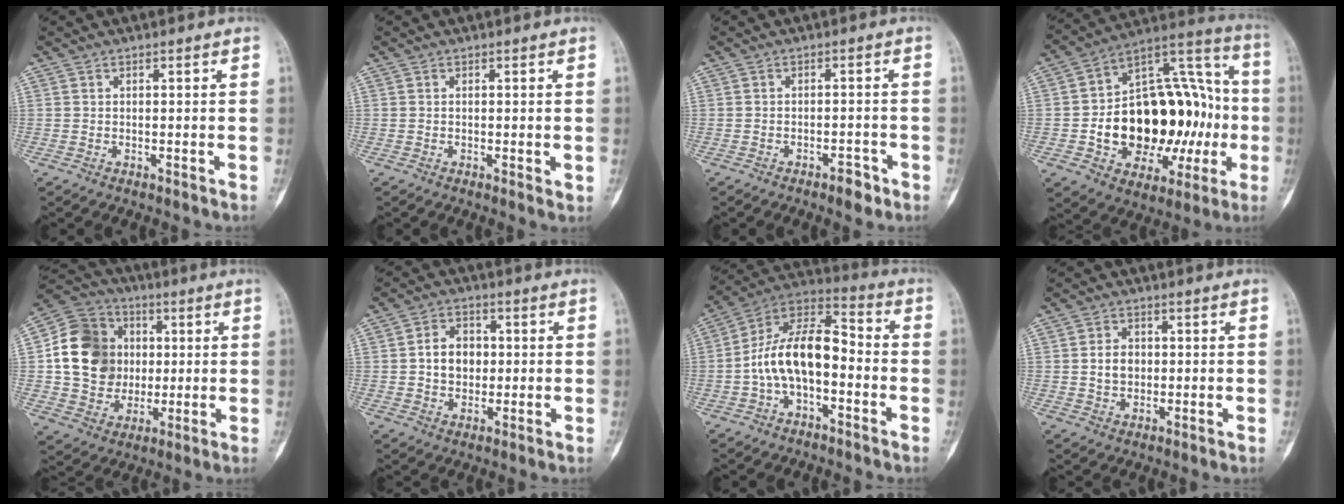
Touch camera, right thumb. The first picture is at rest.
{"total": 1.2, "force": [0.0, 0.3, 1.2], "torque": [-0.016, -0.005, 0.000]}
{"total": 2.8, "force": [-1.9, 1.2, 1.7], "torque": [-0.017, 0.013, -0.027]}
{"total": 29.5, "force": [-3.6, 18.7, 22.5], "torque": [-0.297, 0.047, -0.036]}
{"total": 17.2, "force": [1.5, 14.9, 8.4], "torque": [-0.124, 0.013, 0.034]}
{"total": 7.1, "force": [0.2, 5.6, 4.4], "torque": [-0.047, 0.011, 0.001]}
{"total": 14.8, "force": [-2.6, 8.1, 12.1], "torque": [-0.199, 0.060, -0.055]}
{"total": 4.4, "force": [0.1, 3.4, 2.7], "torque": [-0.036, 0.005, 0.001]}